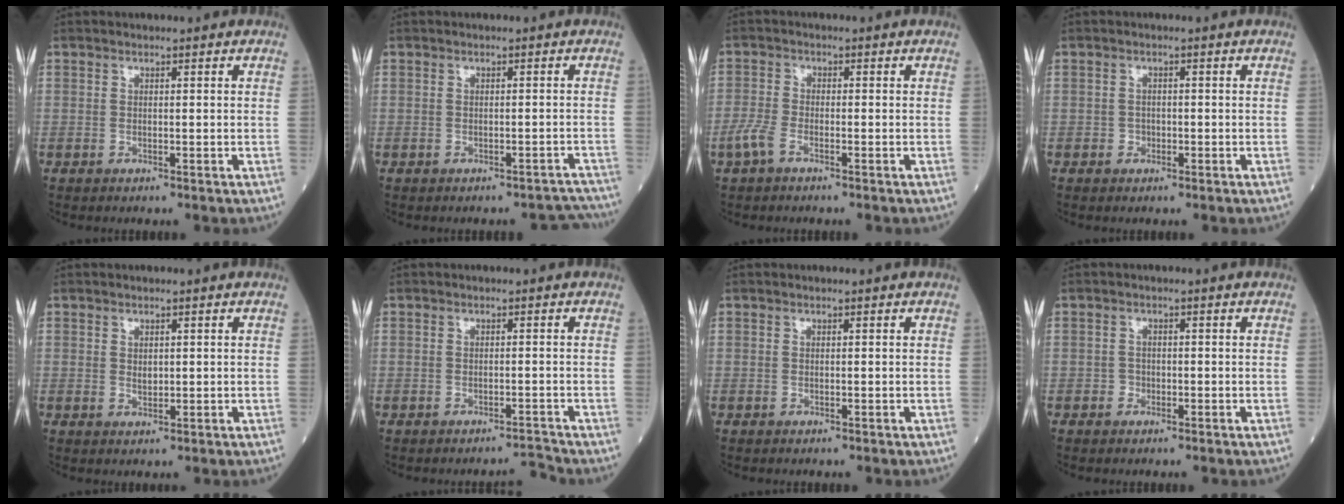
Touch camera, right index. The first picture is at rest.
{"total": 3.9, "force": [-3.6, 1.2, 0.0], "torque": [0.015, 0.010, -0.036]}
{"total": 3.1, "force": [-1.9, 1.1, 2.2], "torque": [-0.062, -0.001, -0.047]}
{"total": 1.2, "force": [-0.5, 1.0, 0.2], "torque": [0.002, 0.006, -0.011]}
{"total": 1.3, "force": [0.4, 0.8, 0.9], "torque": [-0.014, -0.003, 0.009]}
{"total": 1.5, "force": [-1.5, -0.4, -0.3], "torque": [0.009, -0.007, -0.018]}
{"total": 0.0}
{"total": 1.1, "force": [-0.6, 0.9, 0.1], "torque": [0.004, 0.007, -0.014]}